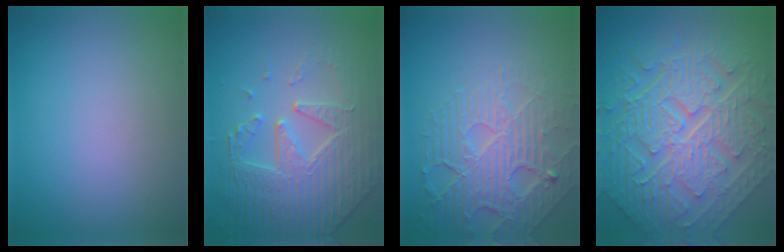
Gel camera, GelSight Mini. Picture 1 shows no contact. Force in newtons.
{"total": 6.8, "press": 5.5, "slide": 4.0}
{"total": 7.4, "press": 5.3, "slide": 5.1}
{"total": 11.4, "press": 7.7, "slide": 8.4}